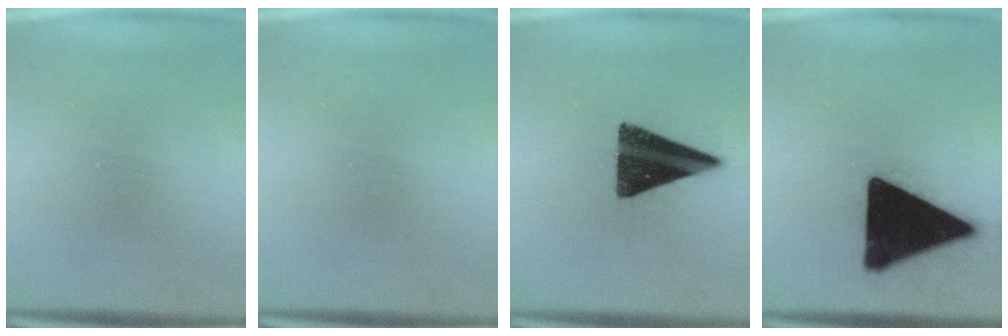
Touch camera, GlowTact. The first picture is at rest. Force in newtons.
{"total": 0.0}
{"total": 15.1}
{"total": 21.1}